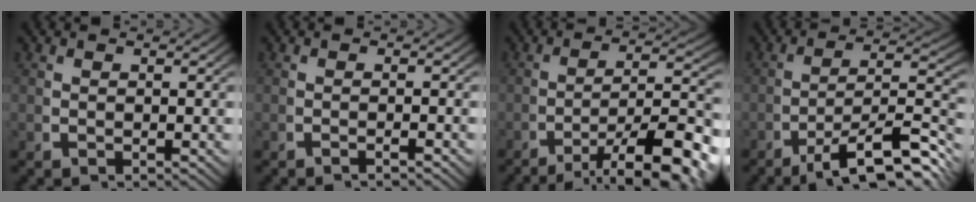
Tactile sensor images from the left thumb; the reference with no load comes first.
{"total": 0.9, "force": [-0.8, -0.1, 0.4], "torque": [-0.007, 0.005, -0.018]}
{"total": 11.1, "force": [-4.8, 5.2, 8.5], "torque": [-0.131, -0.043, -0.049]}
{"total": 9.6, "force": [-4.3, 4.5, 7.3], "torque": [-0.120, -0.032, -0.047]}